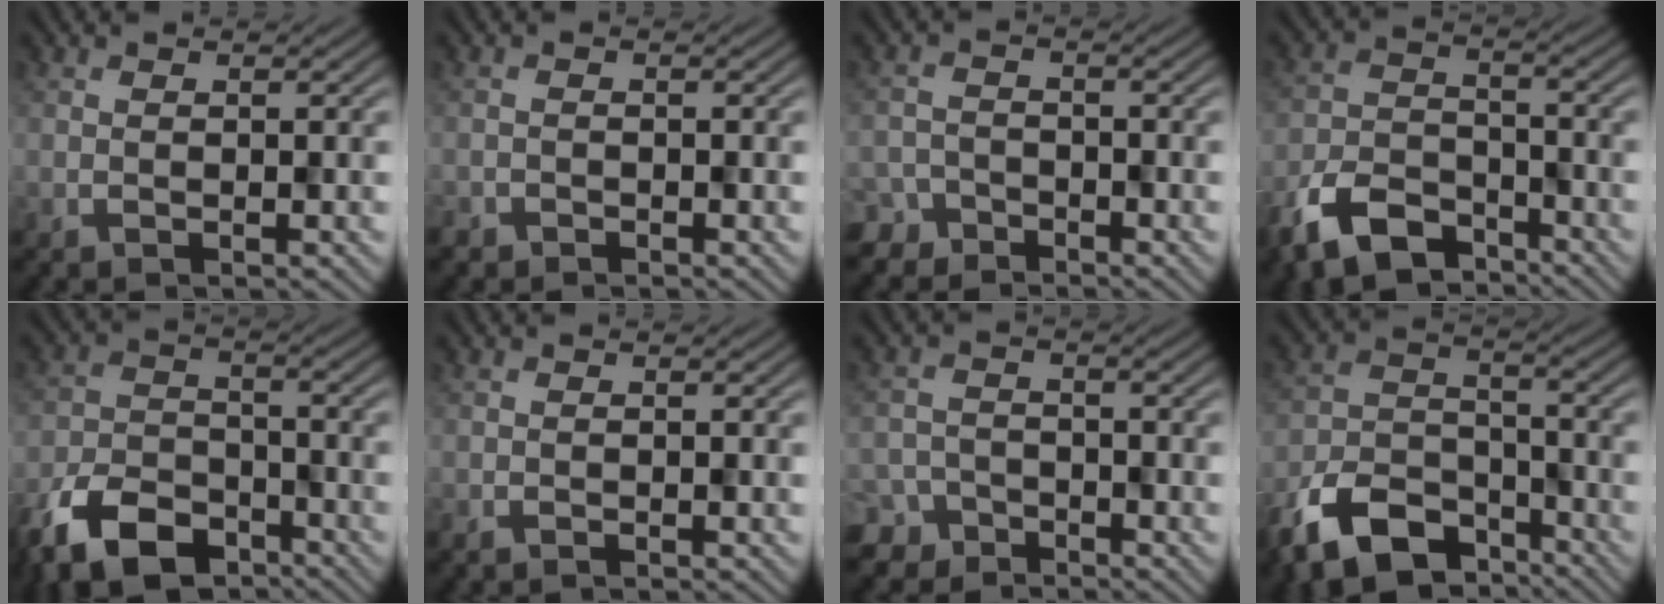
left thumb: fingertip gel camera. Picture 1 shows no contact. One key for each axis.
{"total": 1.0, "fx": -0.7, "fy": 0.4, "fz": -0.6, "tx": 0.015, "ty": -0.001, "tz": -0.013}
{"total": 3.3, "fx": -2.9, "fy": 1.5, "fz": -0.1, "tx": 0.007, "ty": -0.005, "tz": -0.060}
{"total": 8.6, "fx": -6.6, "fy": 4.1, "fz": 3.7, "tx": -0.075, "ty": -0.014, "tz": -0.135}
{"total": 10.4, "fx": -7.7, "fy": 5.2, "fz": 4.7, "tx": -0.100, "ty": -0.018, "tz": -0.147}
{"total": 0.6, "fx": -0.6, "fy": 0.2, "fz": 0.1, "tx": -0.001, "ty": -0.002, "tz": -0.009}
{"total": 4.0, "fx": -3.4, "fy": 2.1, "fz": 0.2, "tx": -0.003, "ty": -0.005, "tz": -0.068}
{"total": 11.2, "fx": -8.1, "fy": 5.6, "fz": 5.3, "tx": -0.111, "ty": -0.016, "tz": -0.152}